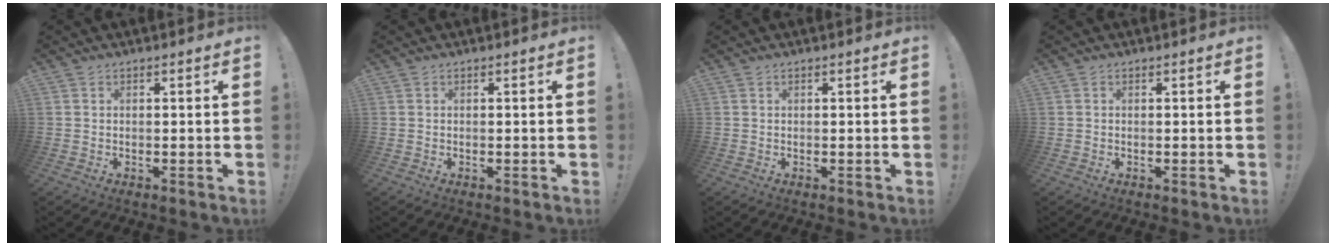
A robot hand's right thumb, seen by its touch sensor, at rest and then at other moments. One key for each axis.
{"total": 0.0}
{"total": 0.0}
{"total": 0.0}